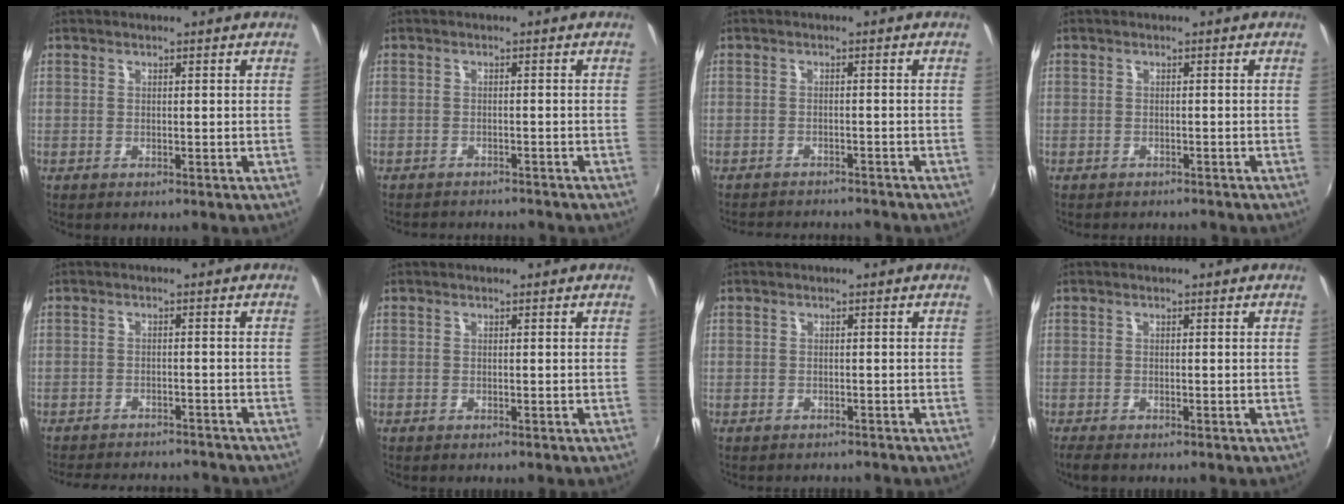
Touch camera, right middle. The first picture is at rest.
{"total": 5.5, "force": [-5.2, 1.2, 1.3], "torque": [-0.037, -0.011, -0.075]}
{"total": 8.3, "force": [-7.8, 1.7, 2.4], "torque": [-0.062, -0.009, -0.111]}
{"total": 2.2, "force": [-1.8, 1.3, 0.1], "torque": [-0.005, 0.004, -0.026]}
{"total": 12.9, "force": [-11.6, 3.6, 4.6], "torque": [-0.103, -0.004, -0.158]}
{"total": 0.0}
{"total": 1.8, "force": [-1.3, 1.2, 0.0], "torque": [-0.004, 0.006, -0.018]}
{"total": 2.2, "force": [-1.8, 0.7, 1.2], "torque": [-0.024, -0.012, -0.030]}